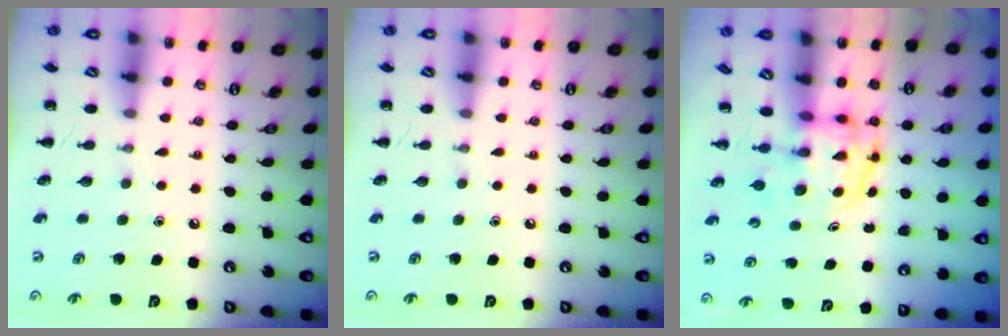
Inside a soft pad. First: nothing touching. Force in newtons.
{"total": 0.0}
{"total": 3.9, "press": 3.8, "slide": 0.6}